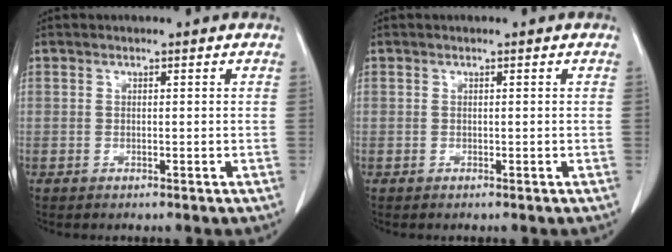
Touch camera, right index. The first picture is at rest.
{"total": 0.0}